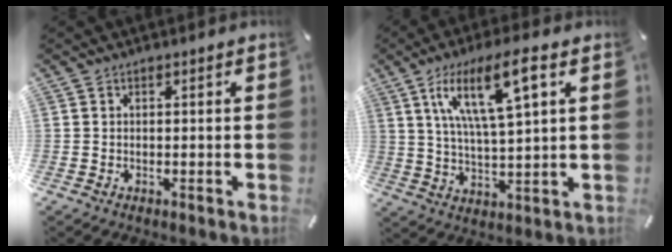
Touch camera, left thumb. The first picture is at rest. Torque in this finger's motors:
{"motor_torque": [0.49, 1.03, 1.43, -1.34, 0.47]}